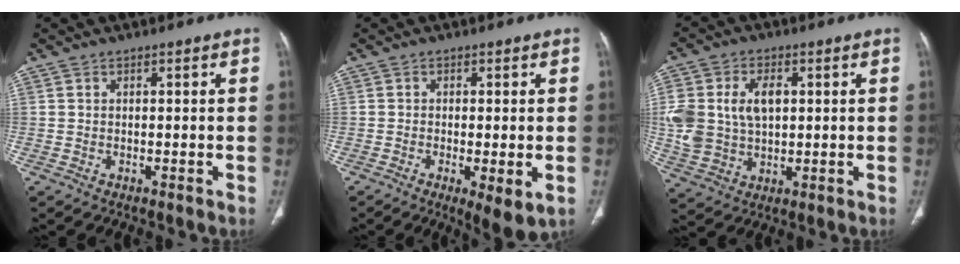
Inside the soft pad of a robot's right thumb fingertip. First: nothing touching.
{"total": 6.4, "force": [-2.0, 1.7, 5.8], "torque": [-0.091, -0.016, -0.030]}
{"total": 12.6, "force": [2.0, 8.6, 9.0], "torque": [-0.181, 0.004, 0.048]}